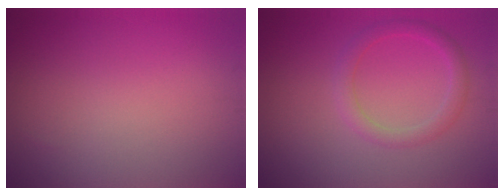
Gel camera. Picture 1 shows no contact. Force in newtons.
{"total": 2.2, "press": 2.2, "slide": 0.1}